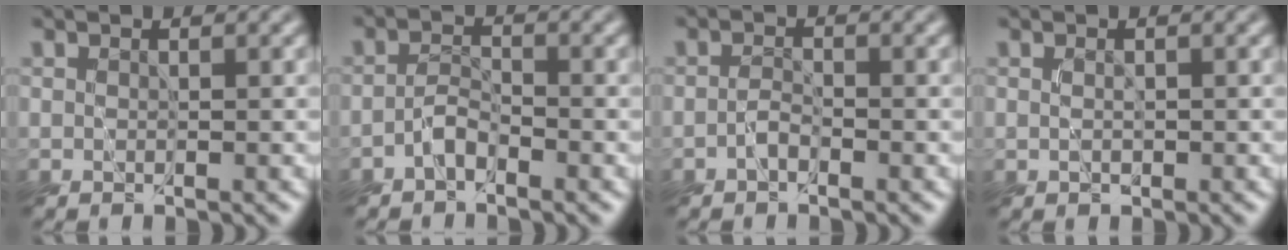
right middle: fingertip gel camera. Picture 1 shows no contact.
{"total": 1.9, "force": [-1.6, 0.7, 0.8], "torque": [-0.016, 0.008, -0.037]}
{"total": 1.2, "force": [-1.0, 0.5, 0.5], "torque": [-0.015, 0.004, -0.025]}
{"total": 0.0}